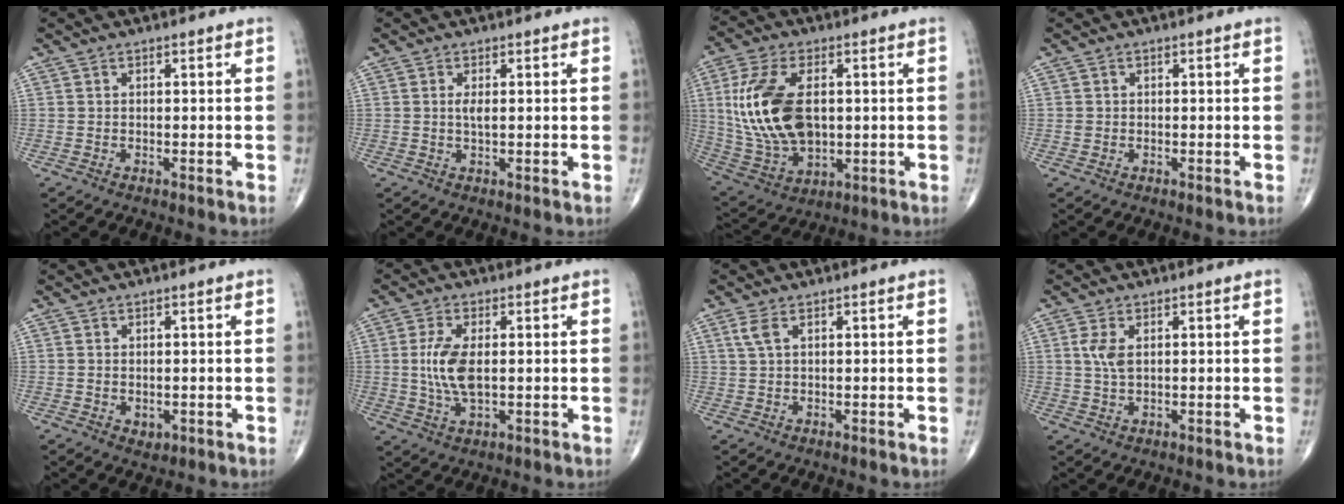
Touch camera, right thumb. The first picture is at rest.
{"total": 1.8, "force": [0.3, 0.5, 1.7], "torque": [-0.037, -0.003, 0.007]}
{"total": 18.3, "force": [1.9, 10.5, 14.9], "torque": [-0.306, -0.012, 0.047]}
{"total": 0.7, "force": [0.0, 0.7, 0.2], "torque": [-0.001, 0.001, 0.001]}
{"total": 1.8, "force": [-0.3, 1.4, 1.1], "torque": [-0.012, -0.003, 0.001]}
{"total": 7.7, "force": [0.5, 3.3, 6.9], "torque": [-0.153, -0.008, 0.010]}
{"total": 2.4, "force": [1.1, 0.9, 1.9], "torque": [-0.052, 0.011, 0.029]}
{"total": 3.5, "force": [0.8, 1.8, 2.9], "torque": [-0.066, -0.001, 0.019]}